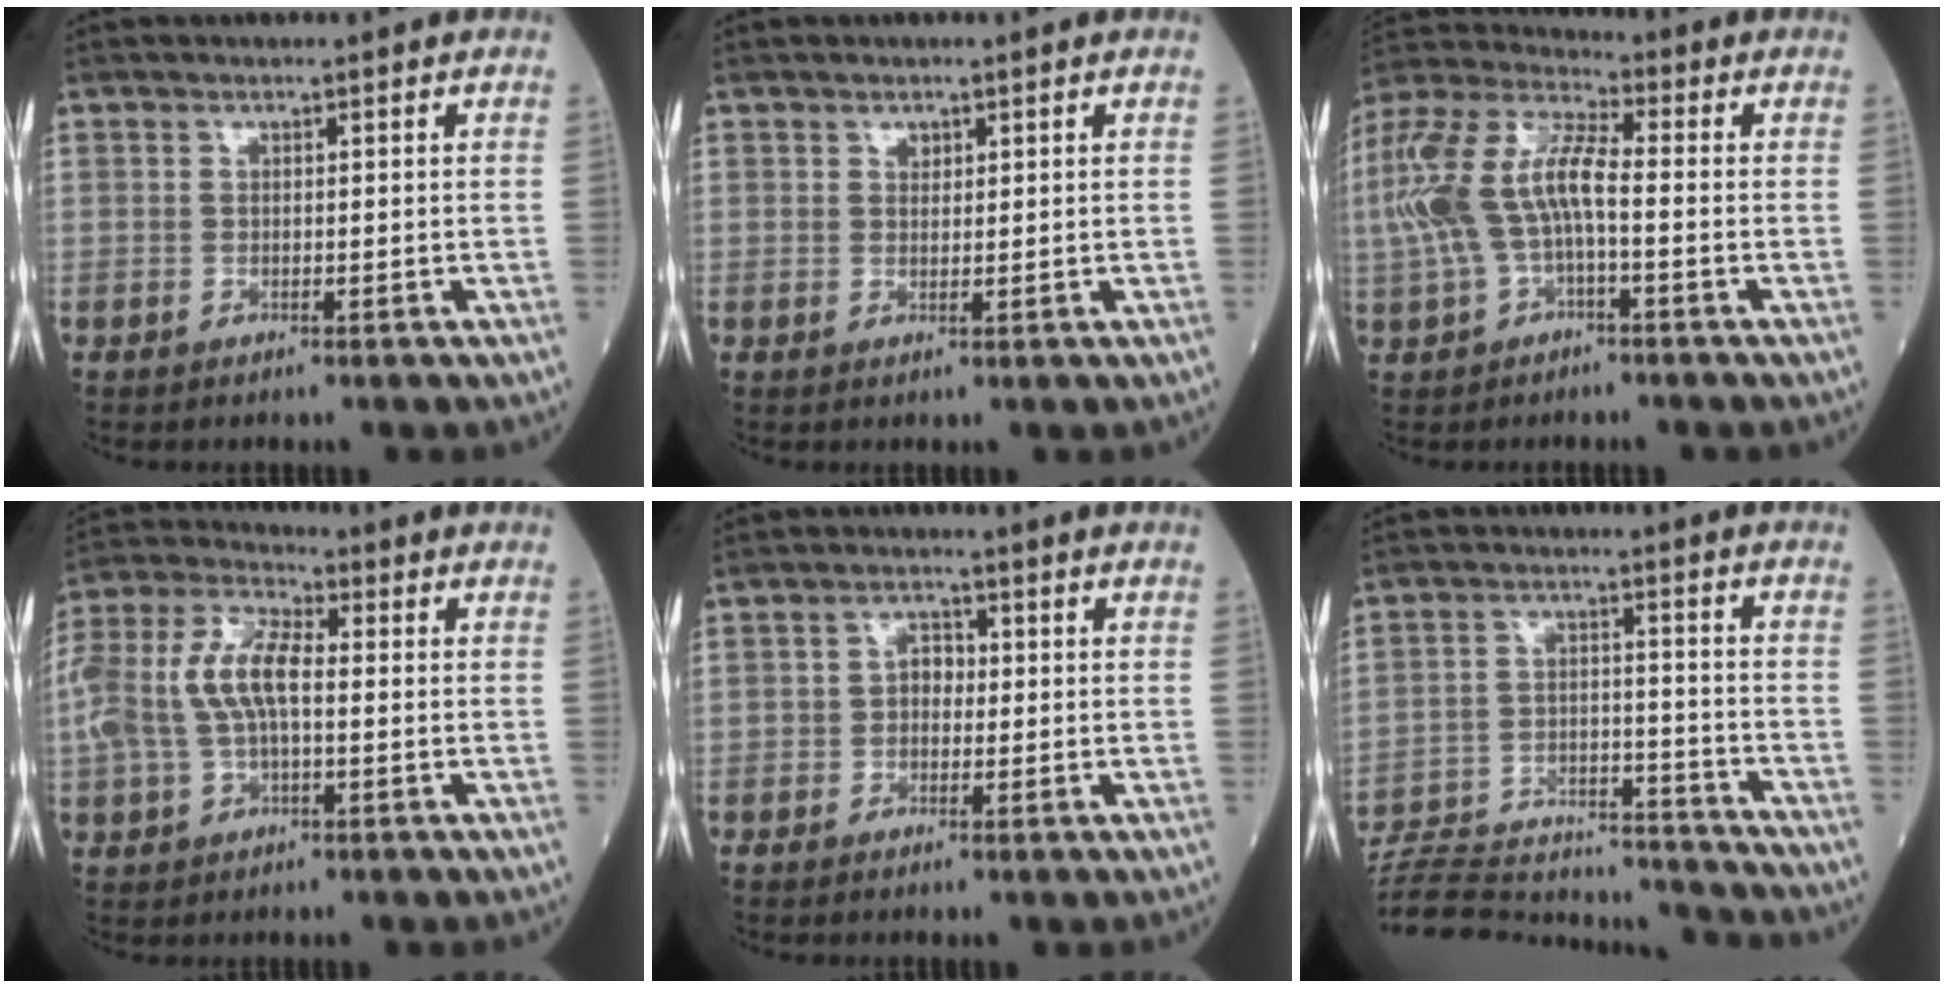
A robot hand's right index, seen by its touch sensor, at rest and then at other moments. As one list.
[{"total": 1.0, "force": [0.7, 0.7, 0.4], "torque": [-0.004, -0.004, 0.010]}, {"total": 12.8, "force": [-0.9, 4.9, 11.8], "torque": [-0.271, 0.026, -0.019]}, {"total": 10.9, "force": [0.1, 4.8, 9.8], "torque": [-0.225, 0.028, 0.000]}, {"total": 2.9, "force": [-0.1, 2.1, 1.9], "torque": [-0.032, 0.014, -0.005]}, {"total": 21.1, "force": [-20.3, 3.0, 4.8], "torque": [-0.117, 0.007, -0.302]}]